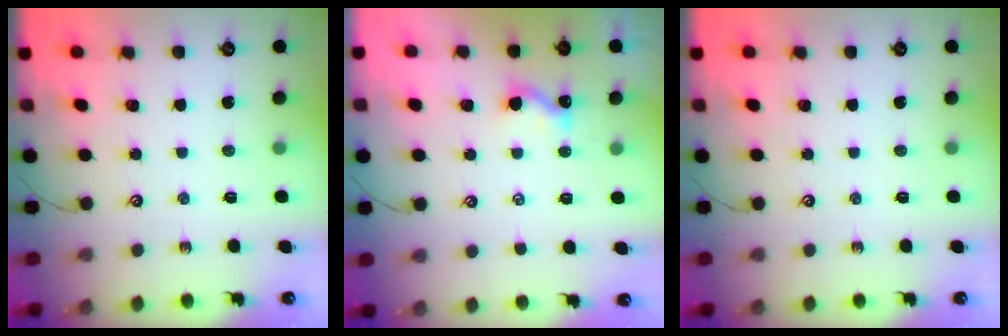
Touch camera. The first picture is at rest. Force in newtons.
{"total": 0.0}
{"total": 0.0}